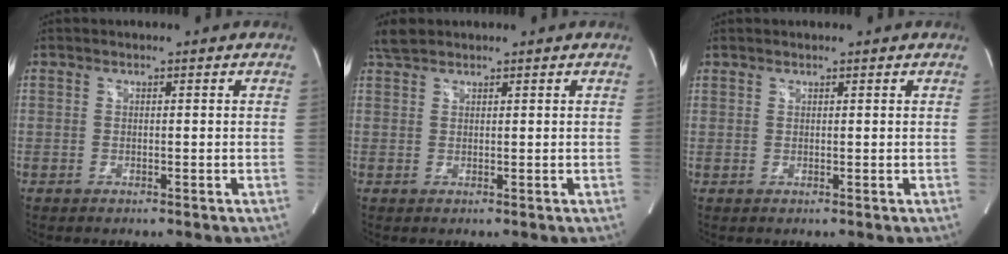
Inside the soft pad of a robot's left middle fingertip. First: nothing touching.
{"total": 2.2, "force": [2.1, 0.6, 0.6], "torque": [-0.019, 0.011, 0.042]}
{"total": 0.8, "force": [0.6, 0.5, 0.0], "torque": [0.002, 0.003, 0.008]}